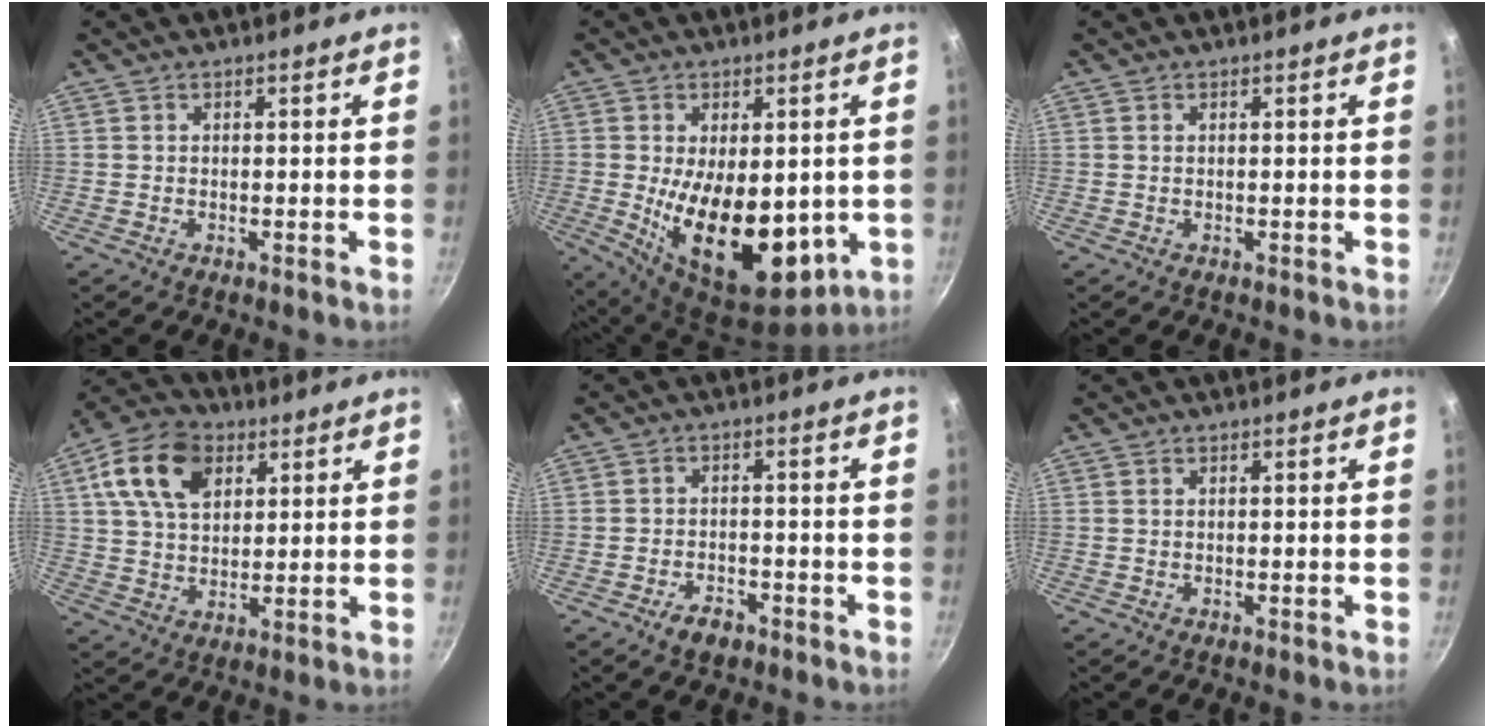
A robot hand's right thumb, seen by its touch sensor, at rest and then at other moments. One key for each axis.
{"total": 17.8, "fx": -1.2, "fy": 9.9, "fz": 14.8, "tx": -0.221, "ty": -0.032, "tz": 0.001}
{"total": 0.0}
{"total": 13.9, "fx": 5.3, "fy": 9.2, "fz": 9.0, "tx": -0.140, "ty": 0.000, "tz": 0.085}
{"total": 4.1, "fx": -2.7, "fy": 2.3, "fz": 2.1, "tx": -0.029, "ty": 0.022, "tz": -0.041}
{"total": 0.0}